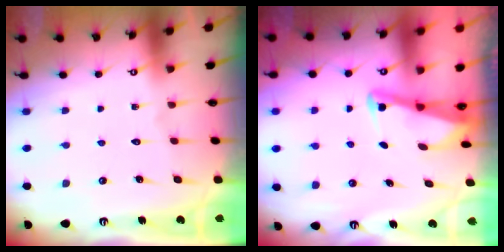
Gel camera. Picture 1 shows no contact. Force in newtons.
{"total": 3.0, "press": 2.9, "slide": 0.4}